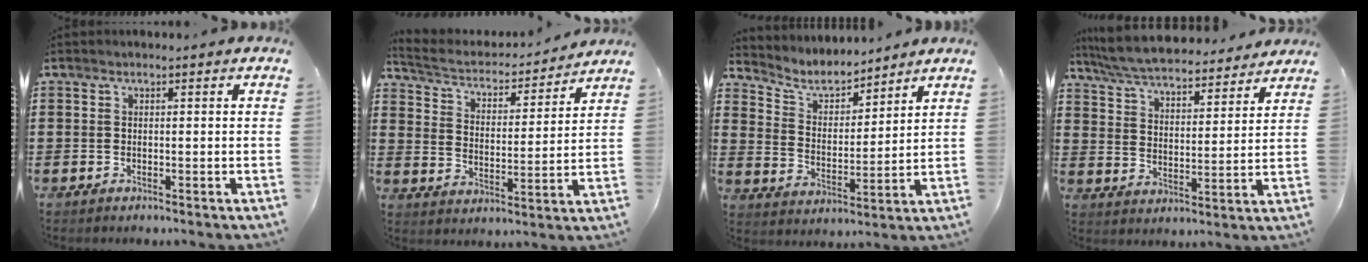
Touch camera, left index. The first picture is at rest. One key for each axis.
{"total": 3.5, "fx": 3.3, "fy": 0.9, "fz": 1.0, "tx": -0.040, "ty": -0.027, "tz": 0.047}
{"total": 5.6, "fx": 5.1, "fy": 1.7, "fz": 1.6, "tx": -0.059, "ty": -0.027, "tz": 0.086}
{"total": 6.4, "fx": 6.2, "fy": 0.4, "fz": 1.6, "tx": -0.061, "ty": -0.039, "tz": 0.107}